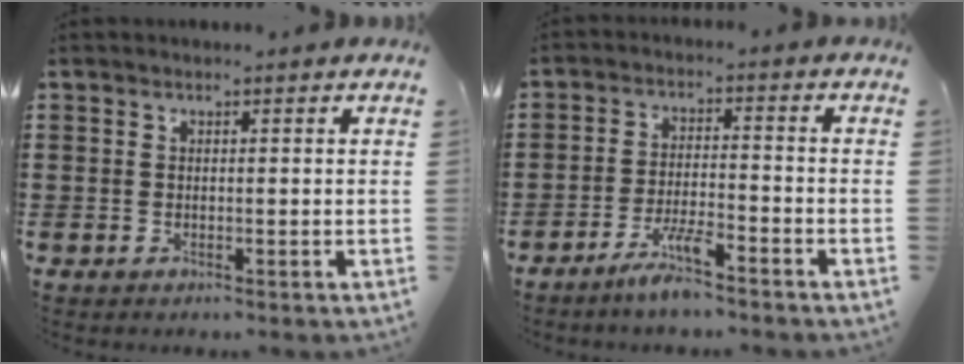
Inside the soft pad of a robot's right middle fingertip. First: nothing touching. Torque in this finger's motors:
{"motor_torque": [2.14, 0.00, 0.18, 0.11]}